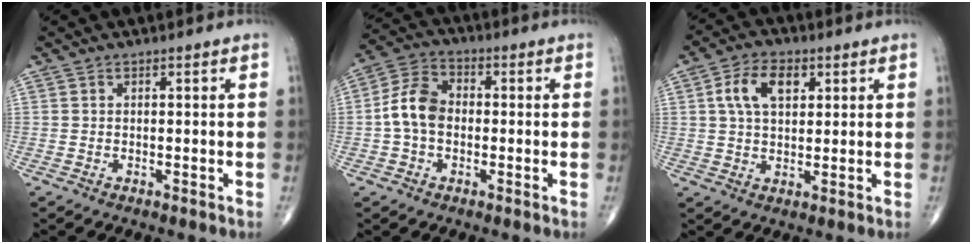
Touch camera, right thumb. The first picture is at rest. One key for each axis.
{"total": 8.3, "fx": -0.8, "fy": 5.9, "fz": 5.8, "tx": -0.105, "ty": 0.028, "tz": -0.027}
{"total": 8.3, "fx": 2.6, "fy": 4.9, "fz": 6.1, "tx": -0.101, "ty": 0.004, "tz": 0.045}